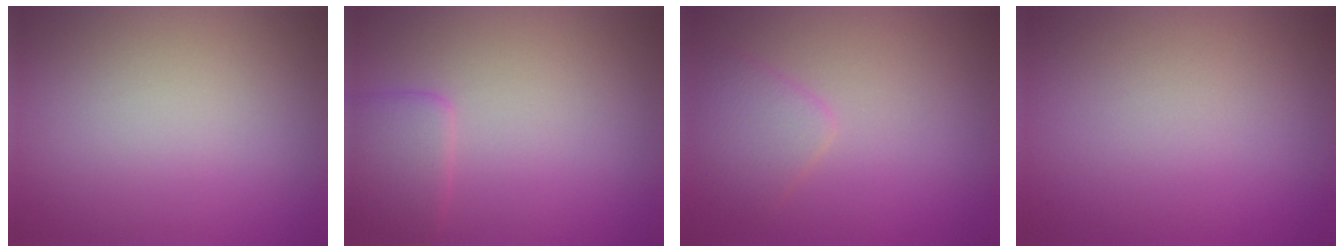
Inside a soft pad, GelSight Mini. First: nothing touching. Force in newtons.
{"total": 2.3, "press": 2.3, "slide": 0.2}
{"total": 2.2, "press": 2.2, "slide": 0.1}
{"total": 0.0}